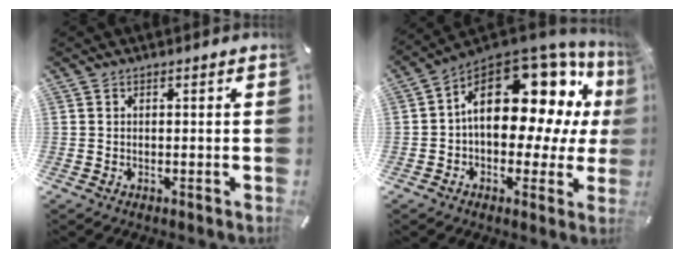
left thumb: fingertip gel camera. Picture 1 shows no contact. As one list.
[{"total": 21.9, "force": [6.7, 12.4, 16.8], "torque": [-0.240, -0.050, 0.116]}]